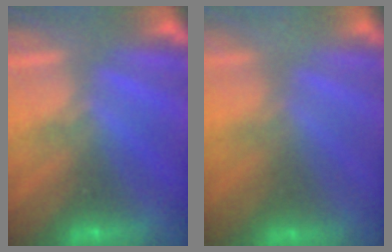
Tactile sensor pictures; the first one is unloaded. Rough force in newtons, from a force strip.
{"total": 8.5}